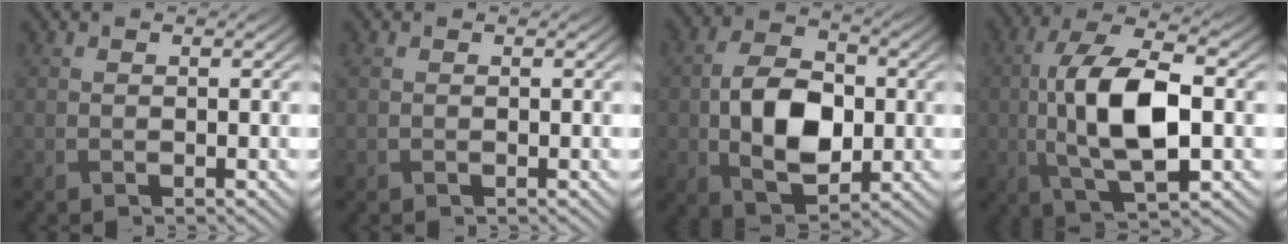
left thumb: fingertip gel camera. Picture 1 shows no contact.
{"total": 1.0, "force": [0.3, 0.6, 0.7], "torque": [-0.020, 0.004, 0.007]}
{"total": 10.0, "force": [-0.9, 6.4, 7.6], "torque": [-0.159, -0.004, -0.019]}
{"total": 13.2, "force": [-0.8, 5.8, 11.8], "torque": [-0.237, 0.005, -0.014]}